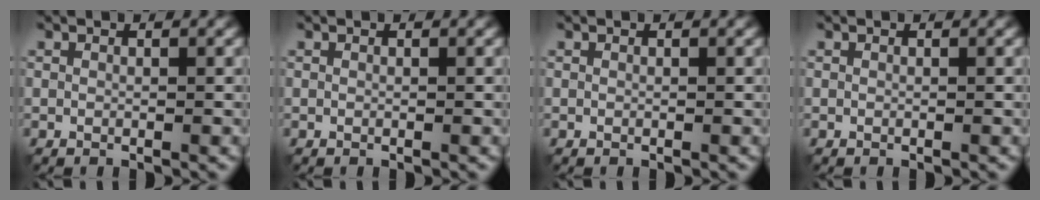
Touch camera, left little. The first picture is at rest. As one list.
[{"total": 0.0}, {"total": 0.0}, {"total": 0.0}]